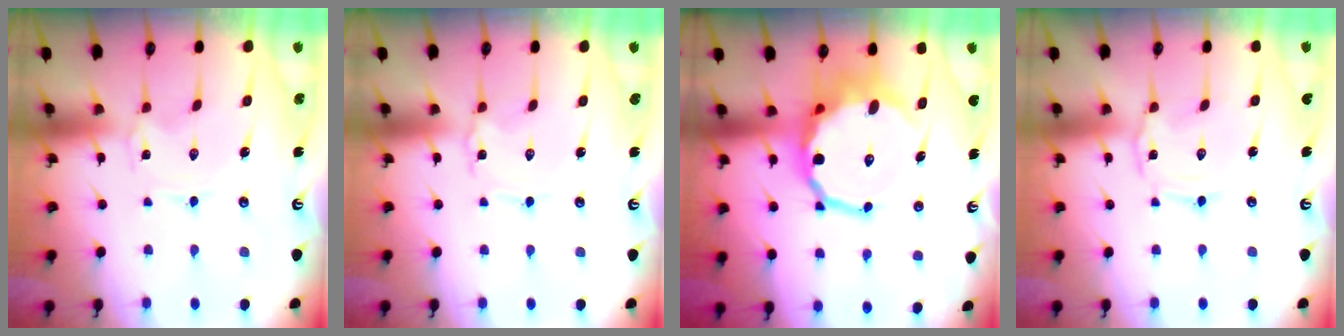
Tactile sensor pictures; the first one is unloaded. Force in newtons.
{"total": 1.9, "press": 1.9, "slide": 0.3}
{"total": 13.1, "press": 12.7, "slide": 3.2}
{"total": 1.8, "press": 1.8, "slide": 0.2}